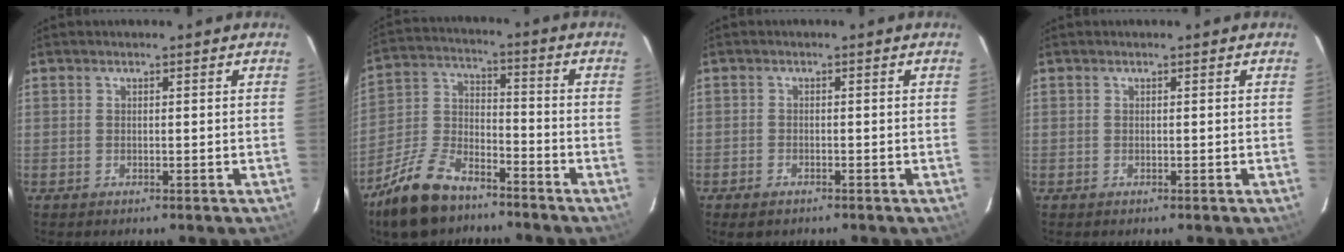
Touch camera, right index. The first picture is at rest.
{"total": 15.7, "force": [-11.1, 7.3, 8.5], "torque": [-0.195, -0.001, -0.208]}
{"total": 2.2, "force": [-1.7, 1.2, 1.0], "torque": [-0.027, -0.004, -0.031]}
{"total": 0.0}